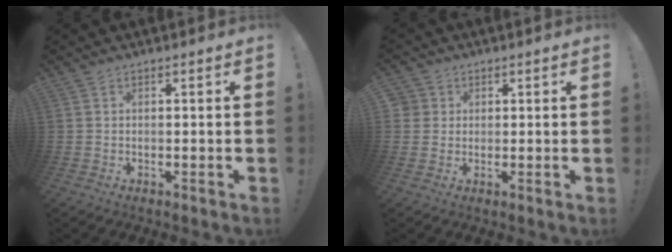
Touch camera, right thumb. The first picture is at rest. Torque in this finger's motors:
{"motor_torque": [-0.02, 0.18, -0.33, 0.04, 0.00]}